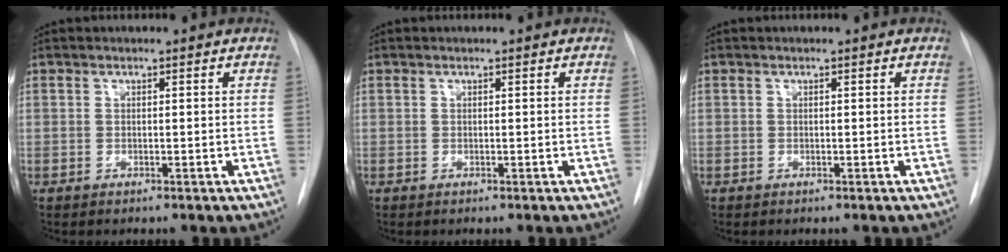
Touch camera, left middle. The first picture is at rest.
{"total": 0.0}
{"total": 0.0}